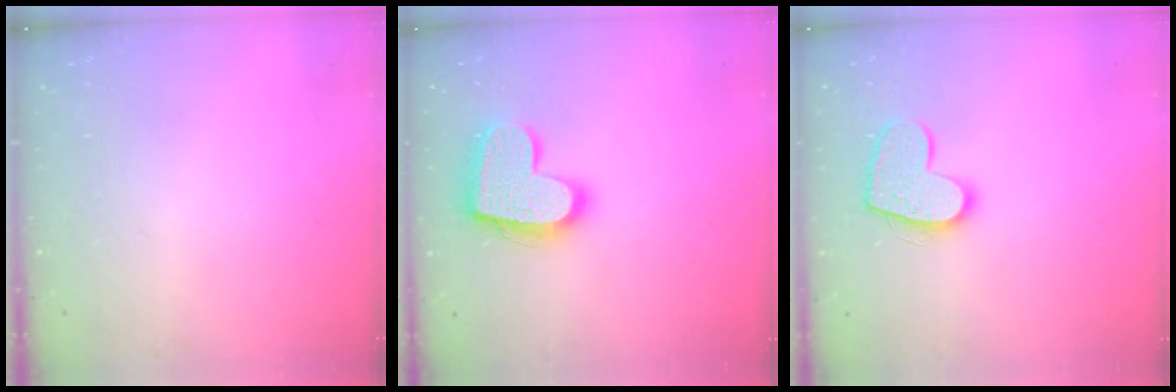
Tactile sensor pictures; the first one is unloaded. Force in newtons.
{"total": 17.3, "press": 17.3, "slide": 1.1}
{"total": 13.3, "press": 13.3, "slide": 0.9}